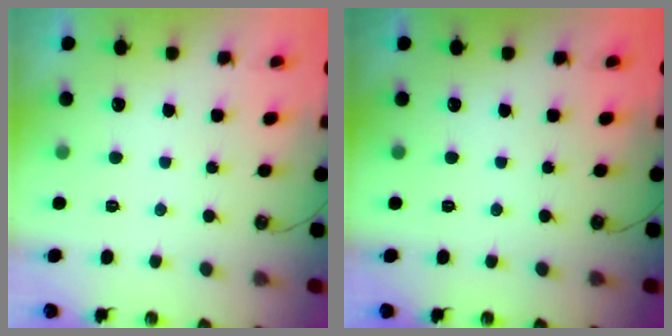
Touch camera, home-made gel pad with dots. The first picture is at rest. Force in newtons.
{"total": 0.0}